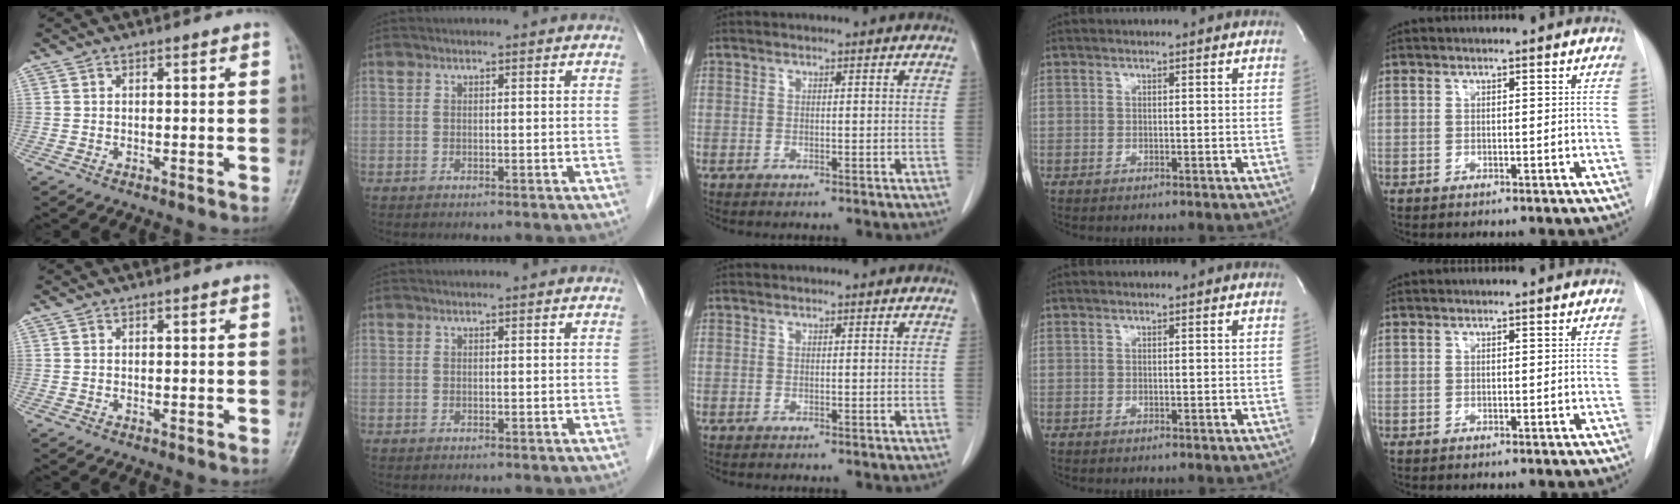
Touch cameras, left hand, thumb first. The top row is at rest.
{}